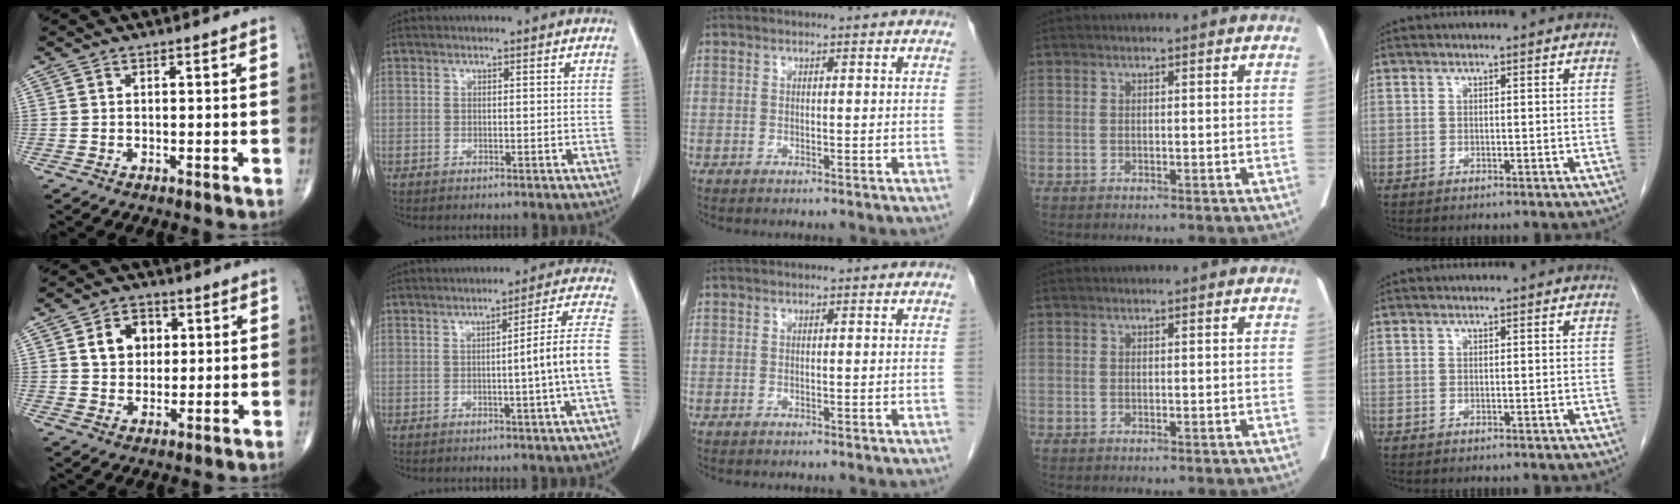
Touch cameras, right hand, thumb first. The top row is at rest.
{"thumb": {"total": 9.1, "force": [2.4, 7.1, 5.2], "torque": [-0.050, -0.002, 0.039]}, "index": {"total": 8.0, "force": [-1.5, -1.9, 7.6], "torque": [-0.100, 0.002, -0.023]}}